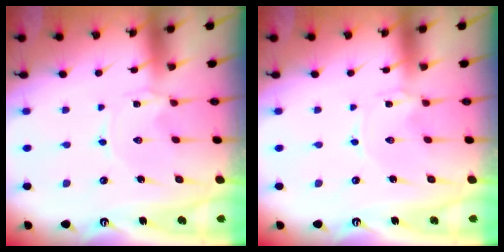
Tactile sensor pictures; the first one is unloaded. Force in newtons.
{"total": 0.0}